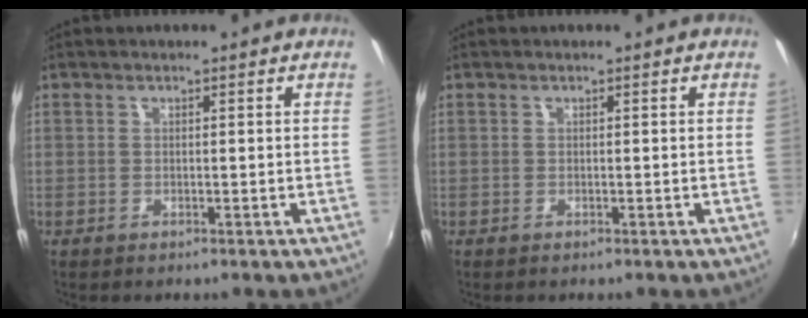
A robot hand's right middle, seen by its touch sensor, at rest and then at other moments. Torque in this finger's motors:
{"motor_torque": [0.05, -0.22, 0.03, 0.00]}